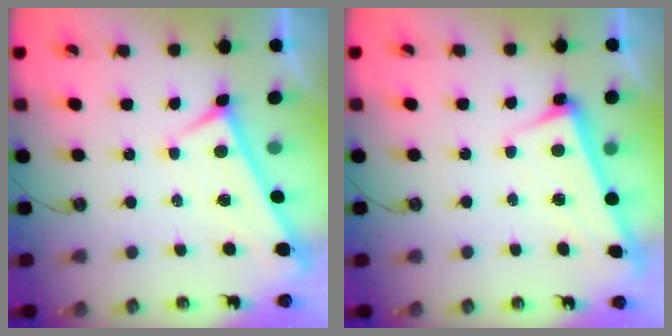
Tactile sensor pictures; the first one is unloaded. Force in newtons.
{"total": 2.6, "press": 2.5, "slide": 0.7}